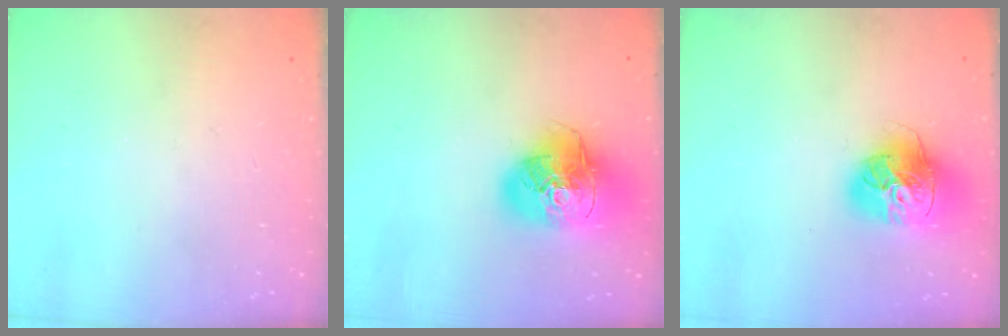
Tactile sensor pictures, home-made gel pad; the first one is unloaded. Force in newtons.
{"total": 19.1, "press": 18.9, "slide": 2.6}
{"total": 17.5, "press": 17.3, "slide": 2.0}